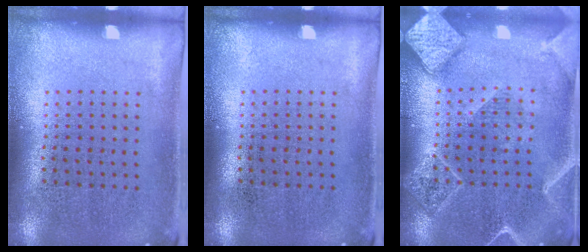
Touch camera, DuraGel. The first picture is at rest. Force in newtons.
{"total": 0.0}
{"total": 2.2, "press": 2.2, "slide": 0.2}